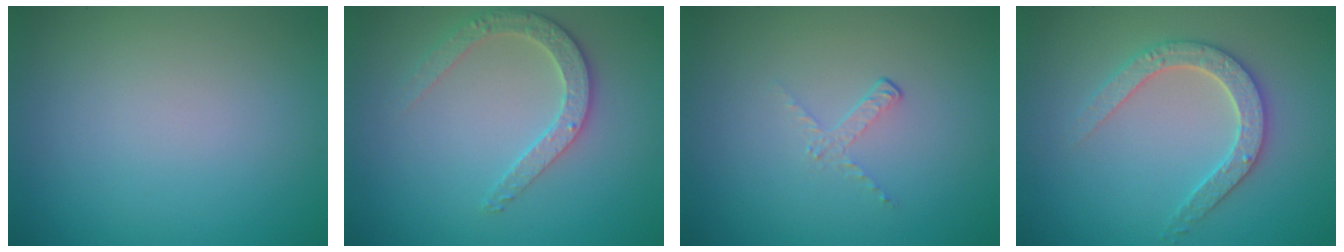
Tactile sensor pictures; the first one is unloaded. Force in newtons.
{"total": 2.7, "press": 2.7, "slide": 0.3}
{"total": 1.1, "press": 0.4, "slide": 1.1}
{"total": 3.0, "press": 2.9, "slide": 0.6}